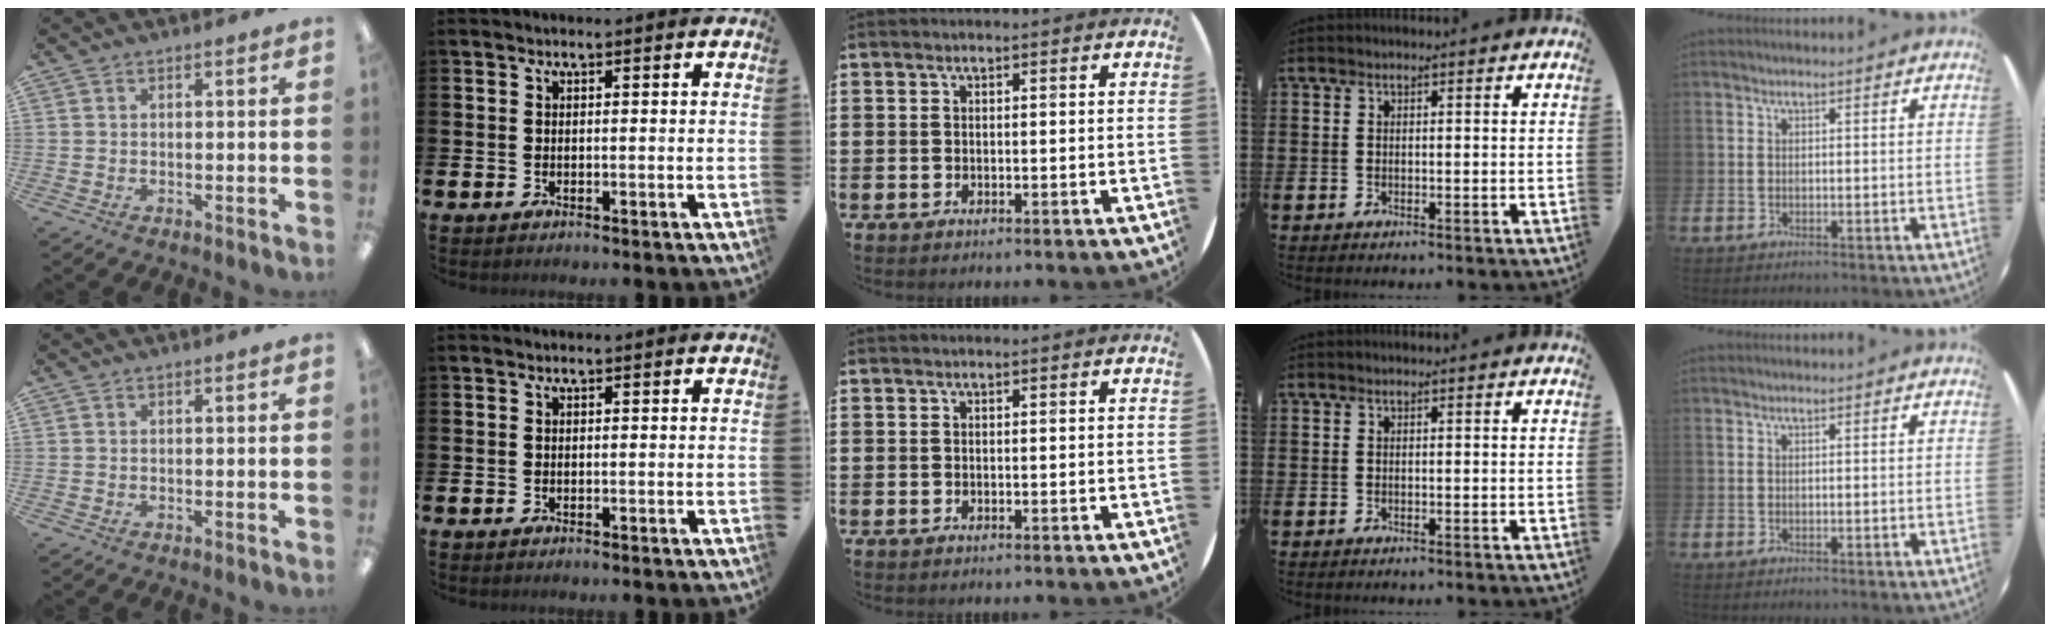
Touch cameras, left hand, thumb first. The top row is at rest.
{}